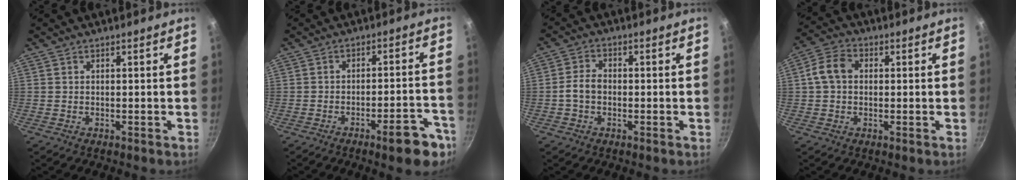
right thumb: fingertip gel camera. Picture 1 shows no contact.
{"total": 9.0, "force": [-5.5, 2.3, 6.7], "torque": [-0.079, 0.038, -0.073]}
{"total": 4.2, "force": [-0.8, 2.9, 2.9], "torque": [-0.055, 0.016, -0.019]}
{"total": 6.5, "force": [0.6, 4.9, 4.2], "torque": [-0.078, 0.019, 0.005]}